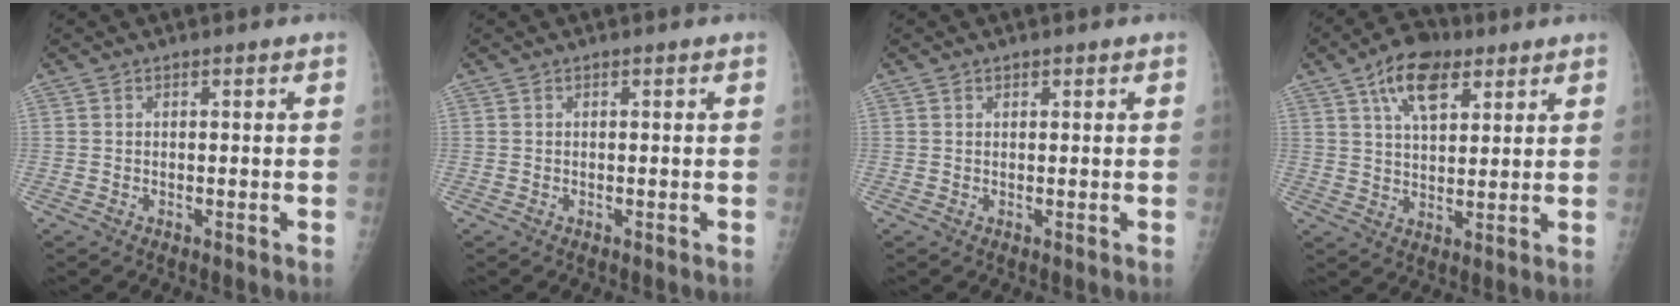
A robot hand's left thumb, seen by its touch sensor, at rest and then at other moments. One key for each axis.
{"total": 0.0}
{"total": 0.7, "fx": 0.5, "fy": 0.4, "fz": 0.2, "tx": 0.004, "ty": -0.002, "tz": 0.004}
{"total": 10.7, "fx": 5.5, "fy": 5.6, "fz": 7.4, "tx": -0.107, "ty": -0.012, "tz": 0.093}